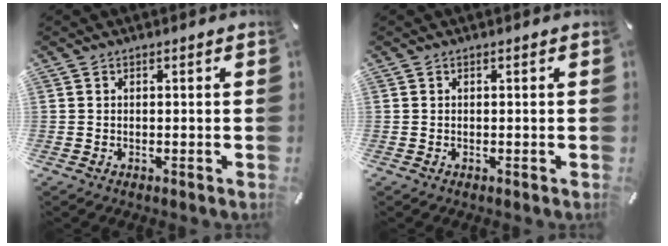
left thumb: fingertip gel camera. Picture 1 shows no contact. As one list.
[{"total": 0.0}]